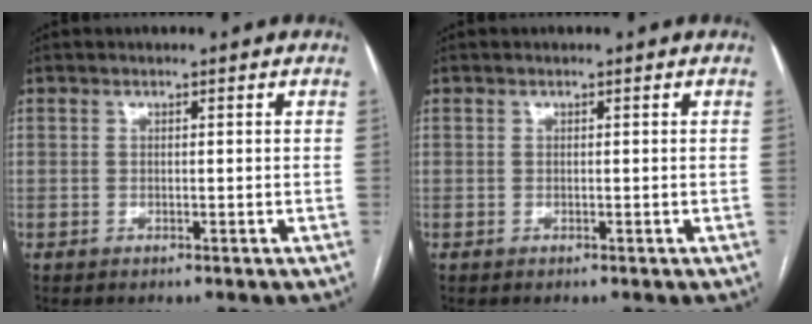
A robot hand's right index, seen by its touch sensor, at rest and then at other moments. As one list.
[{"total": 0.0}]